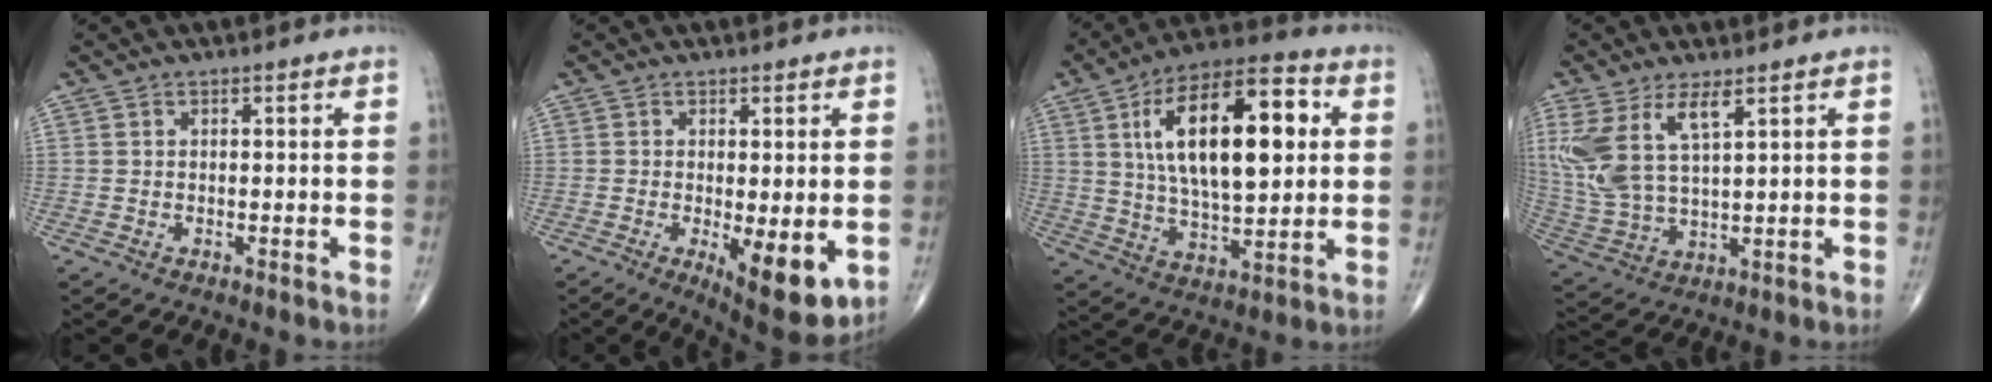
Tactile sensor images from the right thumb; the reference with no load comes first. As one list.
[{"total": 9.6, "force": [-2.1, 3.3, 8.8], "torque": [-0.122, -0.025, -0.023]}, {"total": 22.6, "force": [5.1, 9.9, 19.6], "torque": [-0.308, 0.004, 0.079]}, {"total": 12.5, "force": [5.4, 4.9, 10.1], "torque": [-0.234, -0.018, 0.122]}]